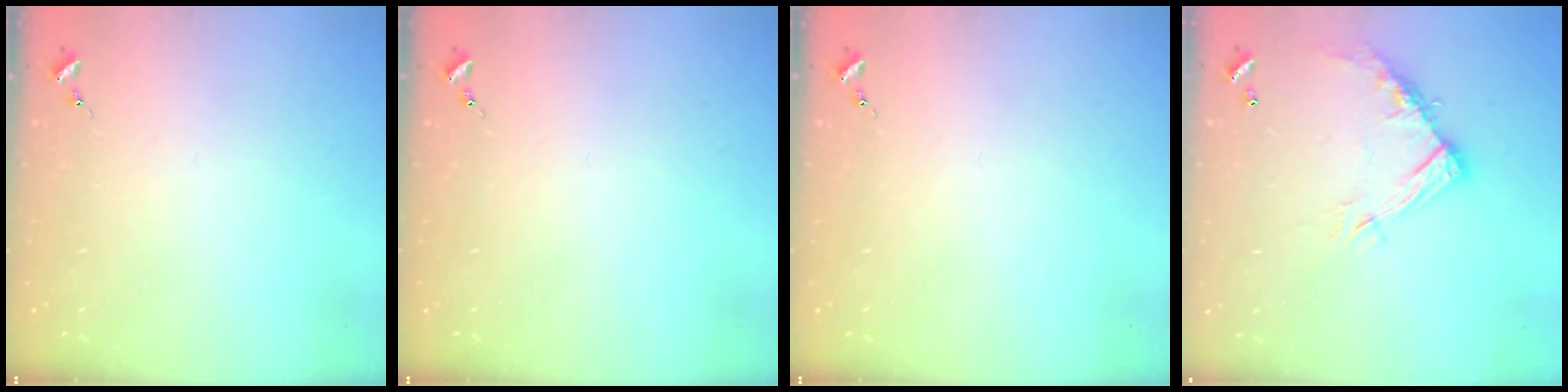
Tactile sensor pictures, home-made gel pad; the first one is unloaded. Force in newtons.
{"total": 0.0}
{"total": 0.0}
{"total": 13.2, "press": 13.1, "slide": 0.8}